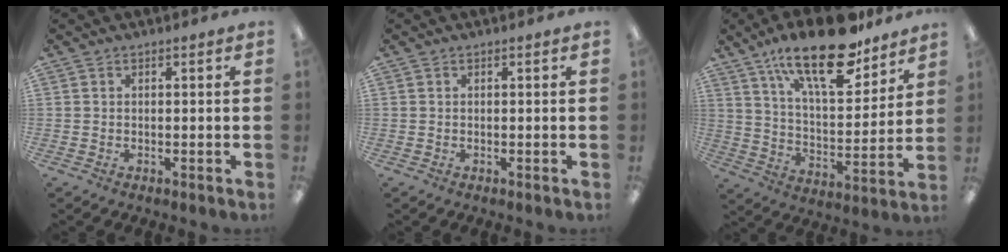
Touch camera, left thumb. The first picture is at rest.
{"total": 0.0}
{"total": 21.8, "force": [14.9, 8.2, 13.6], "torque": [-0.220, -0.084, 0.250]}